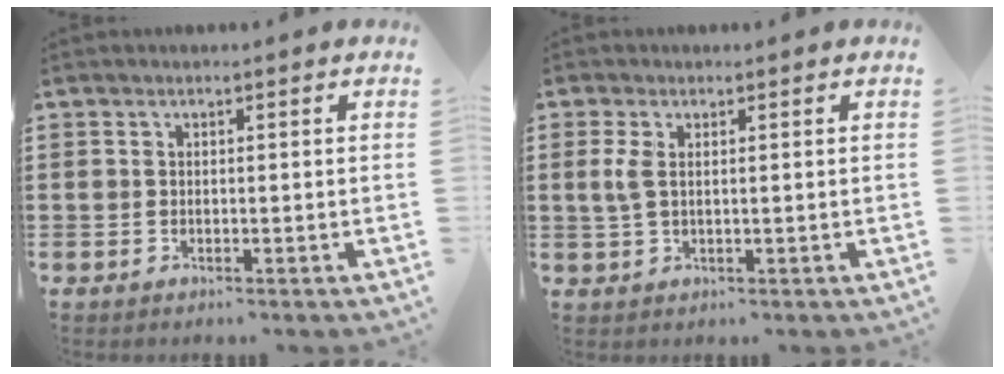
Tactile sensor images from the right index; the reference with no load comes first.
{"total": 2.6, "force": [0.5, 1.1, 2.3], "torque": [-0.062, 0.001, 0.003]}